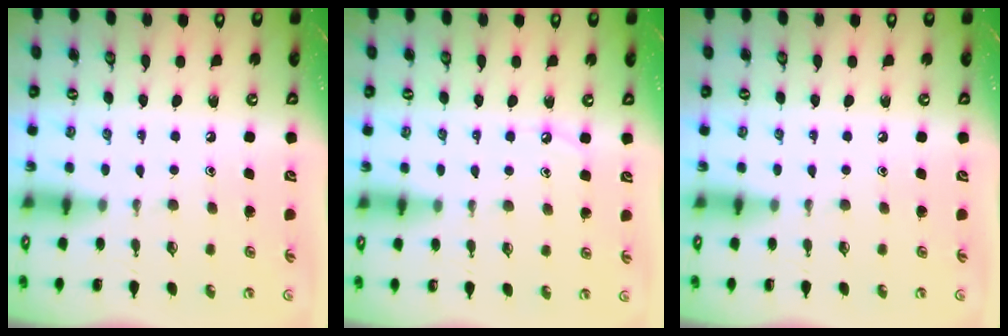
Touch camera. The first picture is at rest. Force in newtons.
{"total": 3.9, "press": 3.9, "slide": 0.4}
{"total": 0.0}